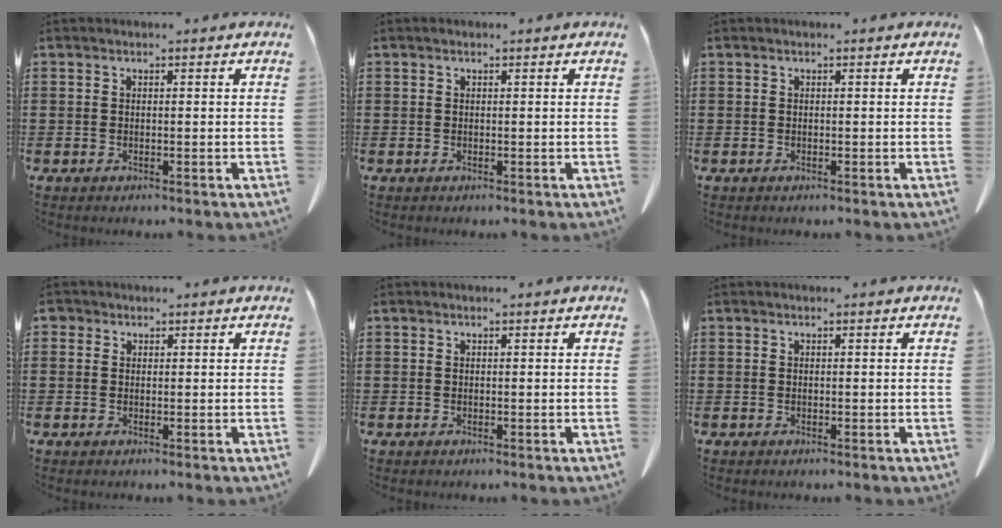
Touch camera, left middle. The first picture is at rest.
{"total": 0.0}
{"total": 0.0}
{"total": 1.1, "force": [0.5, 0.9, 0.3], "torque": [-0.009, 0.005, 0.010]}
{"total": 0.0}
{"total": 0.0}